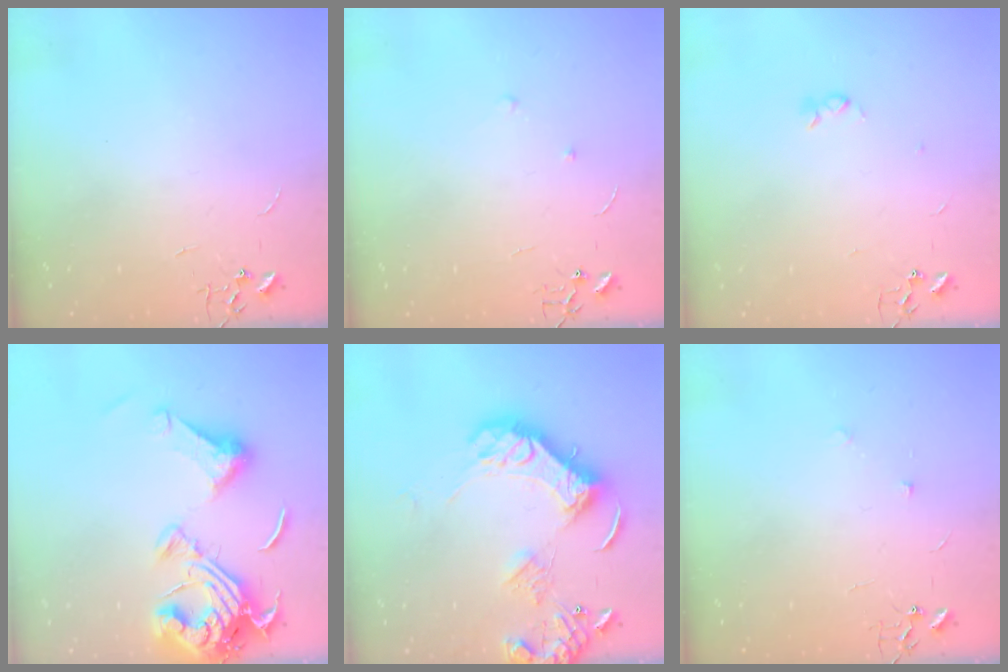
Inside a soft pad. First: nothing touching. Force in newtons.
{"total": 5.6, "press": 5.6, "slide": 0.6}
{"total": 2.8, "press": 2.7, "slide": 0.5}
{"total": 17.7, "press": 17.6, "slide": 1.7}
{"total": 18.3, "press": 18.2, "slide": 2.0}
{"total": 5.1, "press": 4.9, "slide": 1.7}